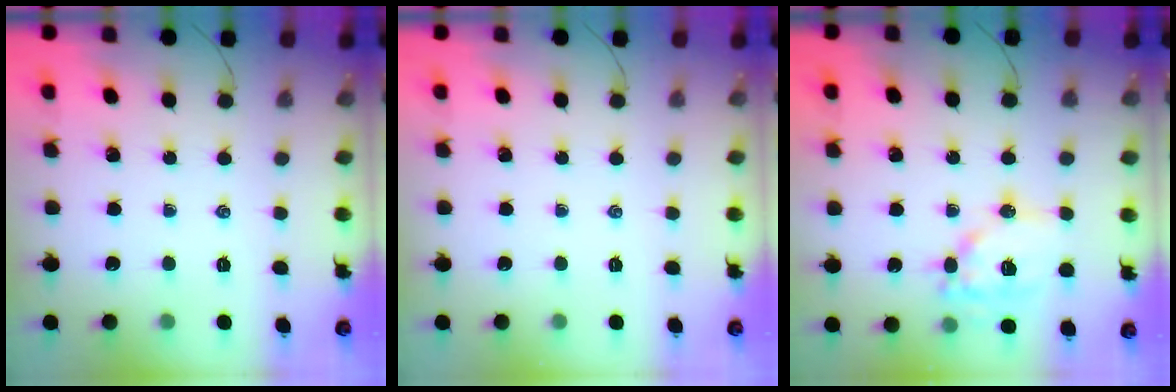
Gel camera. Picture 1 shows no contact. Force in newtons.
{"total": 0.0}
{"total": 13.3, "press": 13.2, "slide": 1.7}